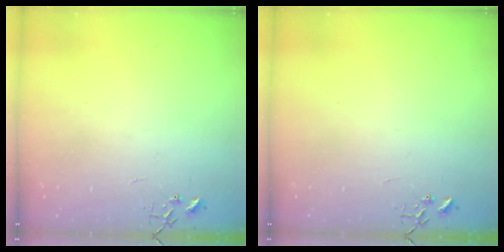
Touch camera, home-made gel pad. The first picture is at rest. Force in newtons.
{"total": 0.0}